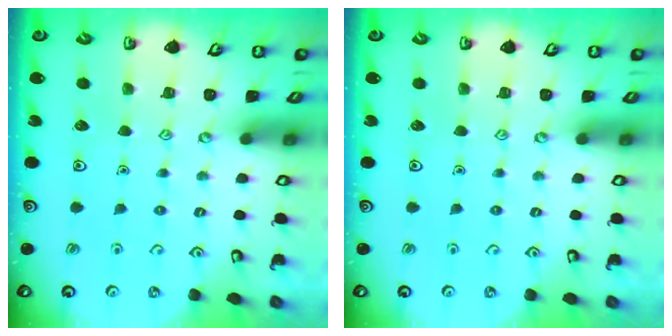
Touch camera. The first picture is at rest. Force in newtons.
{"total": 0.0}